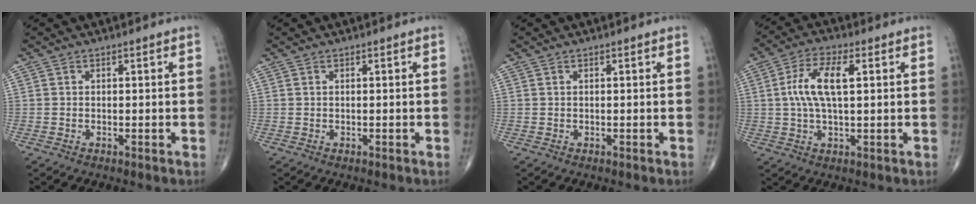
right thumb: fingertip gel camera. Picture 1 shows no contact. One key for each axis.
{"total": 0.0}
{"total": 0.0}
{"total": 9.2, "fx": 1.6, "fy": 3.6, "fz": 8.3, "tx": -0.171, "ty": 0.012, "tz": 0.026}